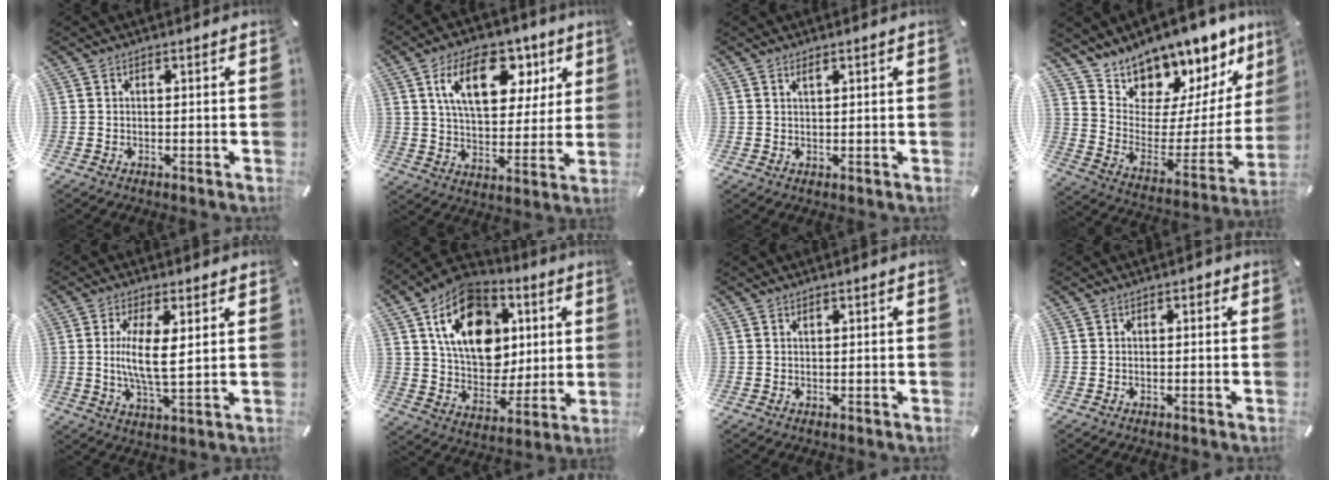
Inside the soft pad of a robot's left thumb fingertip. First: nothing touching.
{"total": 17.7, "force": [7.4, 10.1, 12.5], "torque": [-0.188, -0.005, 0.123]}
{"total": 1.3, "force": [1.0, 0.4, 0.8], "torque": [-0.017, -0.001, 0.018]}
{"total": 11.9, "force": [11.1, 3.7, -1.9], "torque": [0.022, -0.139, 0.192]}
{"total": 9.6, "force": [1.8, 3.2, 8.9], "torque": [-0.176, -0.012, 0.022]}
{"total": 18.8, "force": [6.9, 13.8, 10.9], "torque": [-0.179, -0.023, 0.128]}
{"total": 0.6, "force": [0.4, 0.4, 0.2], "torque": [-0.005, -0.001, 0.009]}
{"total": 0.7, "force": [0.1, 0.6, 0.2], "torque": [-0.003, 0.005, 0.000]}